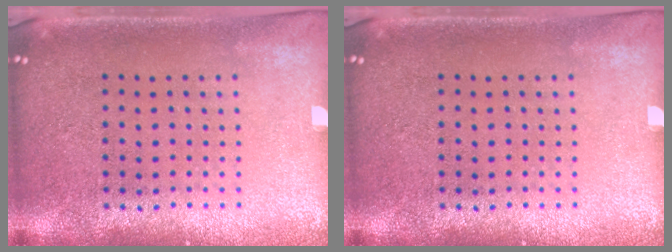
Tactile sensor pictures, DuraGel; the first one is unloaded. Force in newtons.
{"total": 0.0}